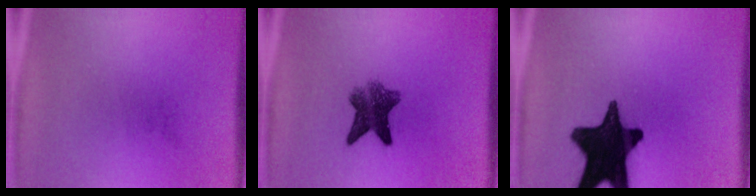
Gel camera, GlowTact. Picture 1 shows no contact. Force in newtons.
{"total": 6.9}
{"total": 17.7}